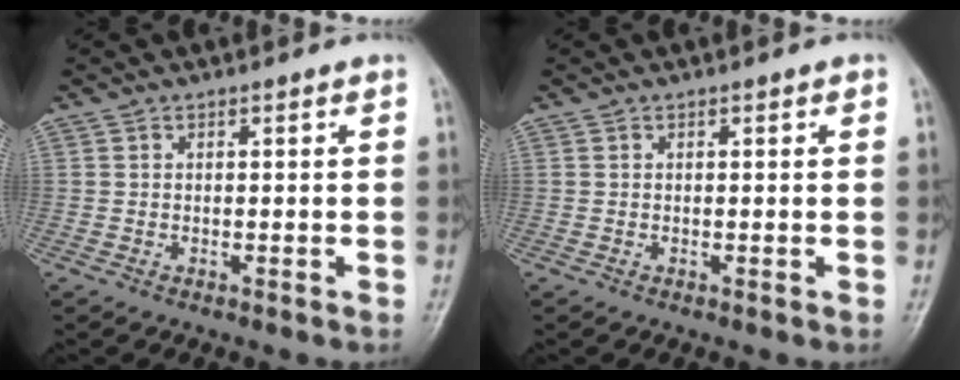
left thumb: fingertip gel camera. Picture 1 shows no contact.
{"total": 0.6, "force": [0.3, 0.3, 0.5], "torque": [-0.004, 0.000, 0.002]}